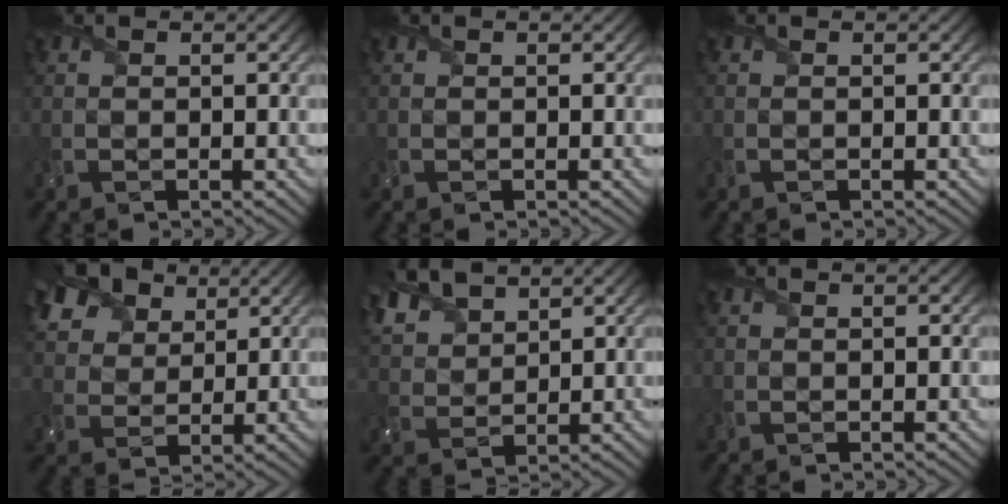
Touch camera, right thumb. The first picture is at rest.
{"total": 0.0}
{"total": 0.0}
{"total": 9.7, "force": [6.0, 6.1, 4.5], "torque": [-0.146, 0.010, 0.108]}
{"total": 7.6, "force": [5.5, 3.6, 3.7], "torque": [-0.111, 0.016, 0.112]}
{"total": 0.0}